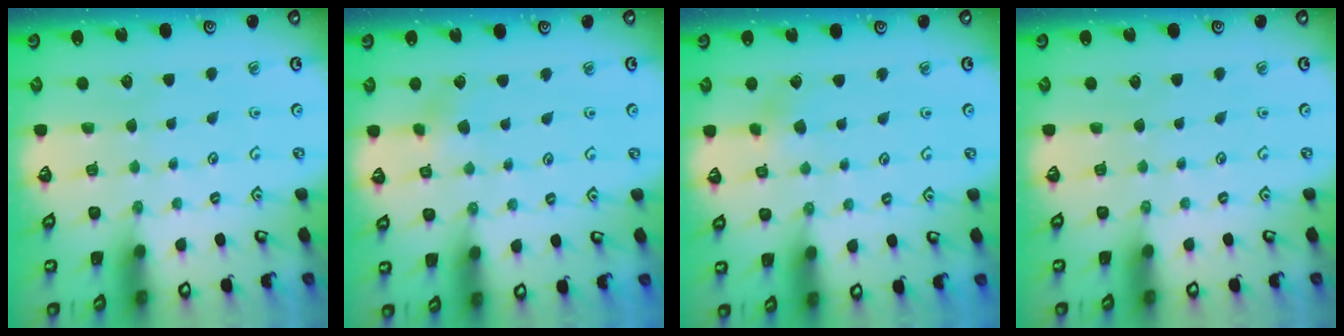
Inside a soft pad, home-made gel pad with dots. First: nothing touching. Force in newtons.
{"total": 3.2, "press": 3.1, "slide": 0.8}
{"total": 3.4, "press": 3.3, "slide": 0.9}
{"total": 0.0}